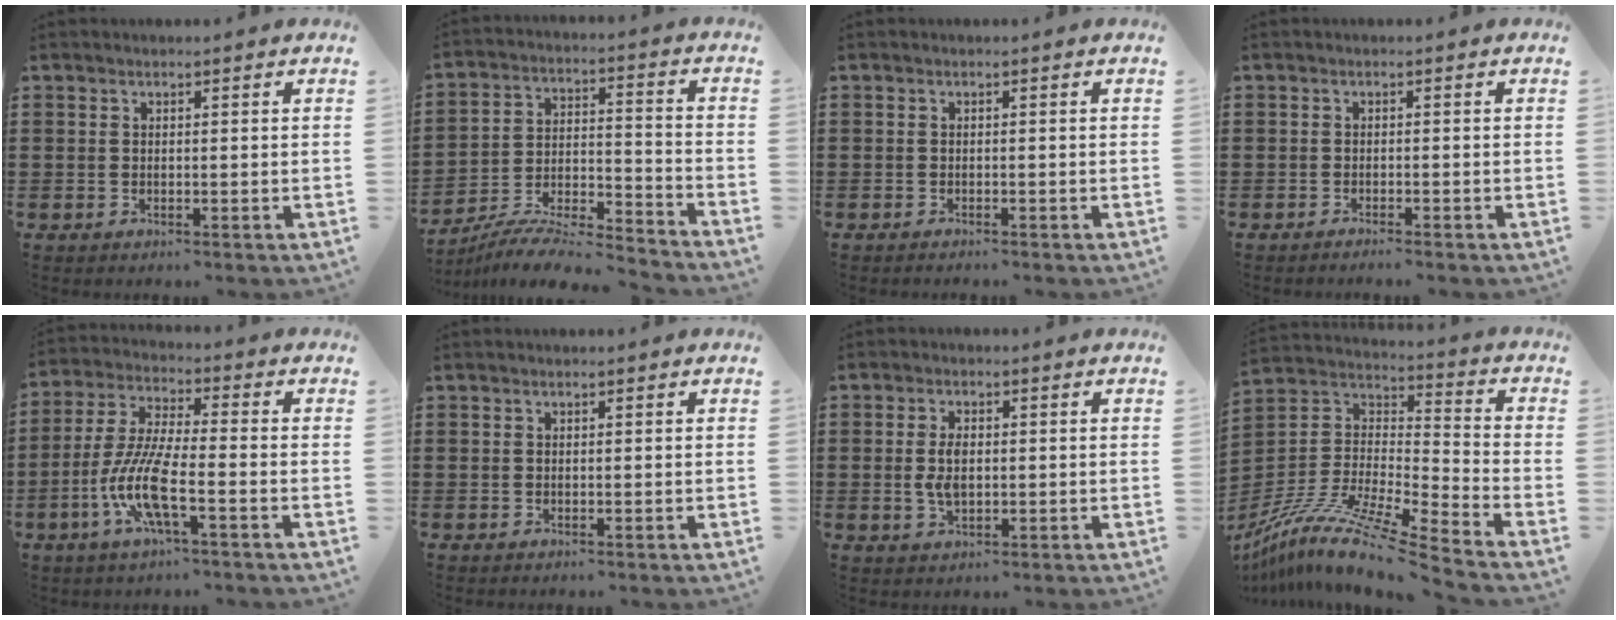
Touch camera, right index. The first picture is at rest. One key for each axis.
{"total": 7.5, "fx": -7.1, "fy": 0.7, "fz": 2.6, "tx": -0.050, "ty": -0.003, "tz": -0.141}
{"total": 0.7, "fx": -0.7, "fy": -0.1, "fz": 0.0, "tx": -0.002, "ty": -0.002, "tz": -0.015}
{"total": 1.2, "fx": -1.1, "fy": -0.3, "fz": 0.1, "tx": -0.004, "ty": -0.002, "tz": -0.022}
{"total": 9.4, "fx": -3.8, "fy": 2.0, "fz": 8.4, "tx": -0.193, "ty": -0.016, "tz": -0.076}
{"total": 0.0}
{"total": 4.0, "fx": 0.0, "fy": 2.1, "fz": 3.4, "tx": -0.075, "ty": 0.000, "tz": -0.002}
{"total": 12.5, "fx": -9.9, "fy": 0.6, "fz": 7.6, "tx": -0.159, "ty": -0.003, "tz": -0.197}